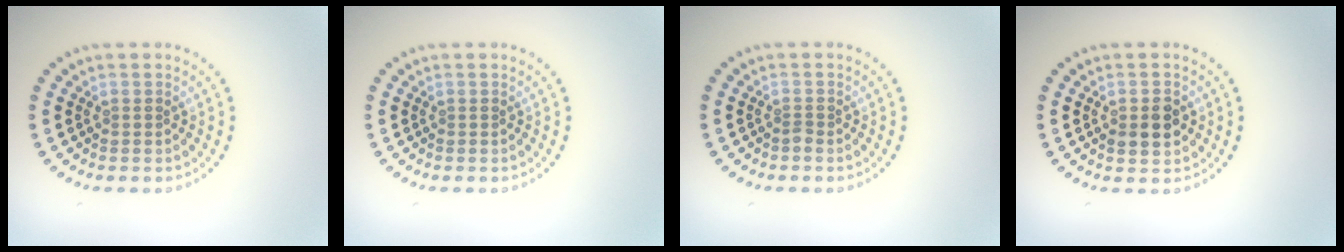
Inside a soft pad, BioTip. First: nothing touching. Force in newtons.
{"total": 0.0}
{"total": 0.6, "press": 0.4, "slide": 0.4}
{"total": 2.9, "press": 2.9, "slide": 0.2}